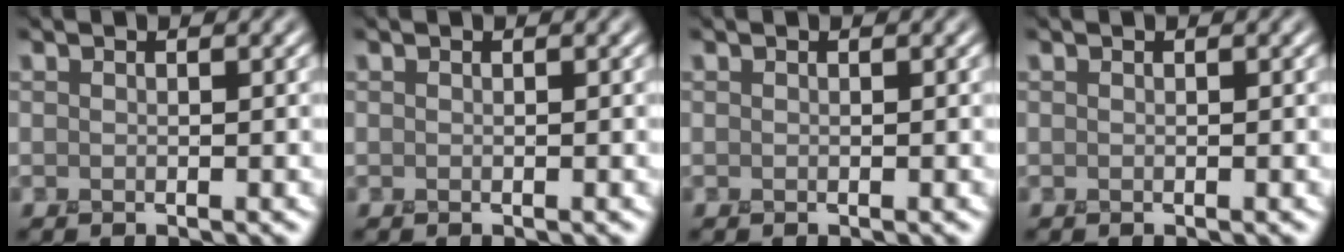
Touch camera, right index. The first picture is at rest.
{"total": 0.0}
{"total": 0.0}
{"total": 0.0}